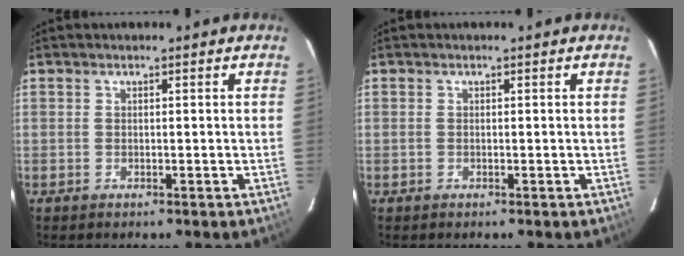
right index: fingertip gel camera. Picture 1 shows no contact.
{"total": 0.0}